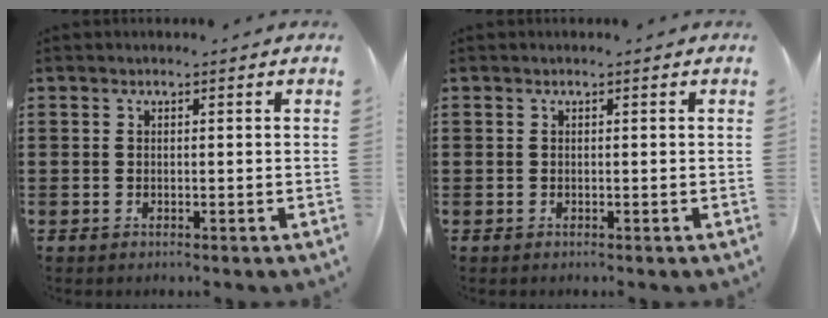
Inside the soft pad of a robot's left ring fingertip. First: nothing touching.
{"total": 0.0}